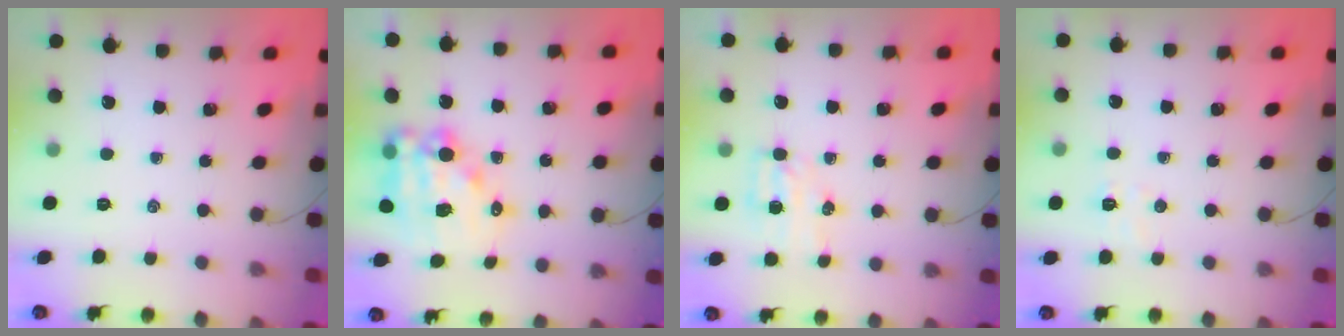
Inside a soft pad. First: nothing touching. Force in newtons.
{"total": 14.5, "press": 14.1, "slide": 3.4}
{"total": 4.6, "press": 4.5, "slide": 1.0}
{"total": 5.0, "press": 4.9, "slide": 0.8}